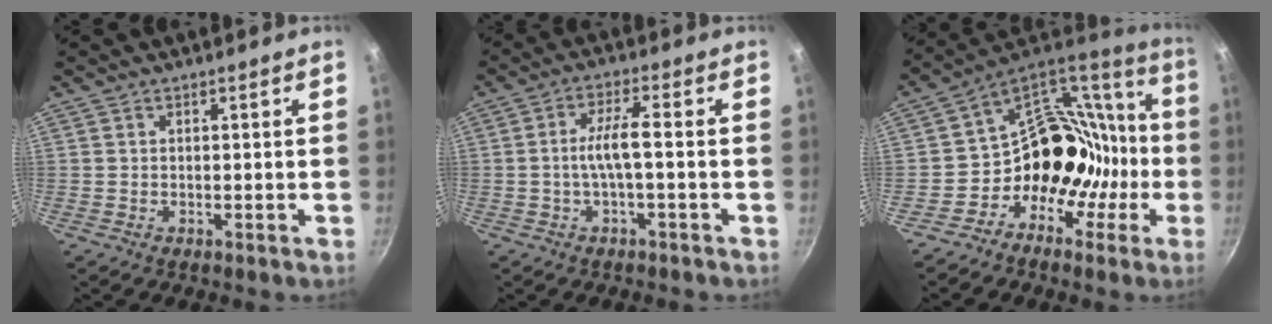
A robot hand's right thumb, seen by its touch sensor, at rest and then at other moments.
{"total": 5.3, "force": [-1.2, 1.0, 5.1], "torque": [-0.107, 0.023, -0.025]}
{"total": 18.5, "force": [-5.8, 15.0, 9.2], "torque": [-0.077, 0.098, -0.107]}